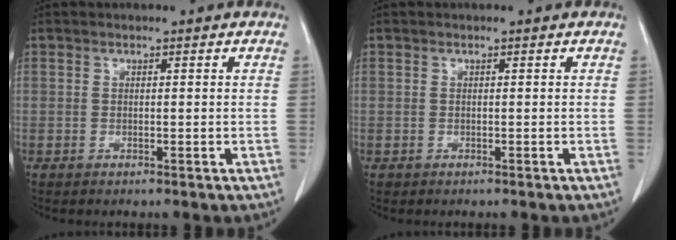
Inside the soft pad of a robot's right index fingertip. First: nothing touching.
{"total": 0.0}